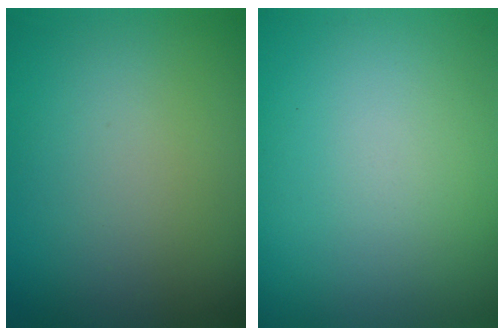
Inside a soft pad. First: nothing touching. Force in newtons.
{"total": 0.0}